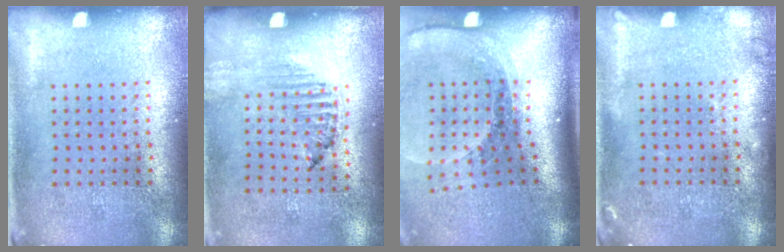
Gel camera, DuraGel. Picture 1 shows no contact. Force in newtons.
{"total": 1.2, "press": 1.2, "slide": 0.4}
{"total": 1.9, "press": 1.6, "slide": 1.0}
{"total": 1.0, "press": 1.0, "slide": 0.3}